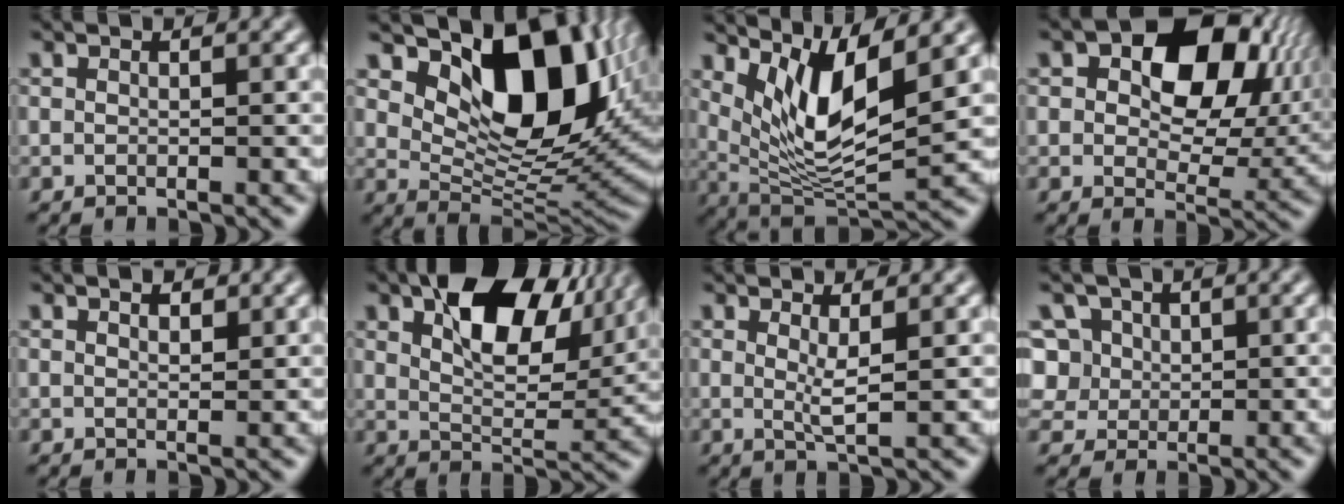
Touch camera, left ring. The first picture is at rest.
{"total": 10.8, "force": [4.5, 5.9, 7.9], "torque": [-0.115, -0.006, 0.078]}
{"total": 7.1, "force": [3.0, 2.0, 6.1], "torque": [-0.120, -0.017, 0.063]}
{"total": 12.2, "force": [3.8, 7.8, 8.6], "torque": [-0.115, 0.006, 0.063]}
{"total": 1.3, "force": [1.0, 0.5, 0.7], "torque": [-0.005, 0.006, 0.011]}
{"total": 10.4, "force": [4.8, 5.2, 7.6], "torque": [-0.117, 0.017, 0.076]}
{"total": 1.5, "force": [0.4, 0.0, 1.5], "torque": [-0.030, -0.006, 0.010]}
{"total": 6.8, "force": [2.4, 5.7, 2.9], "torque": [-0.065, 0.026, 0.027]}